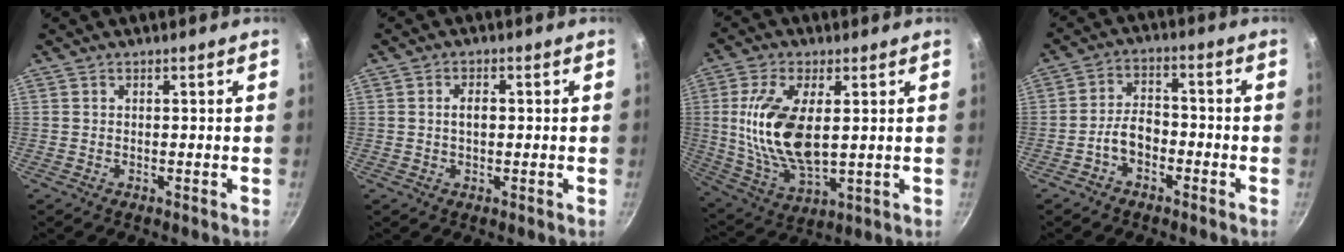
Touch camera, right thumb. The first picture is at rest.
{"total": 2.8, "force": [0.1, 1.7, 2.2], "torque": [-0.032, 0.009, 0.001]}
{"total": 16.1, "force": [2.2, 7.8, 13.9], "torque": [-0.267, -0.013, 0.047]}
{"total": 5.9, "force": [-2.7, 3.7, 3.8], "torque": [-0.051, 0.038, -0.052]}